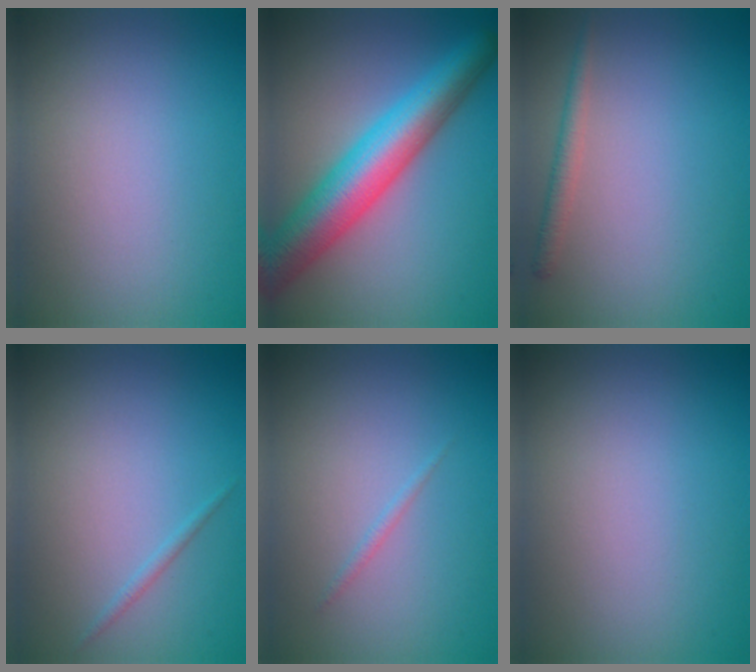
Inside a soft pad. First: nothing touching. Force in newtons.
{"total": 8.6, "press": 8.6, "slide": 0.1}
{"total": 1.5, "press": 1.5, "slide": 0.1}
{"total": 0.7, "press": 0.7, "slide": 0.1}
{"total": 0.6, "press": 0.6, "slide": 0.1}
{"total": 0.0}